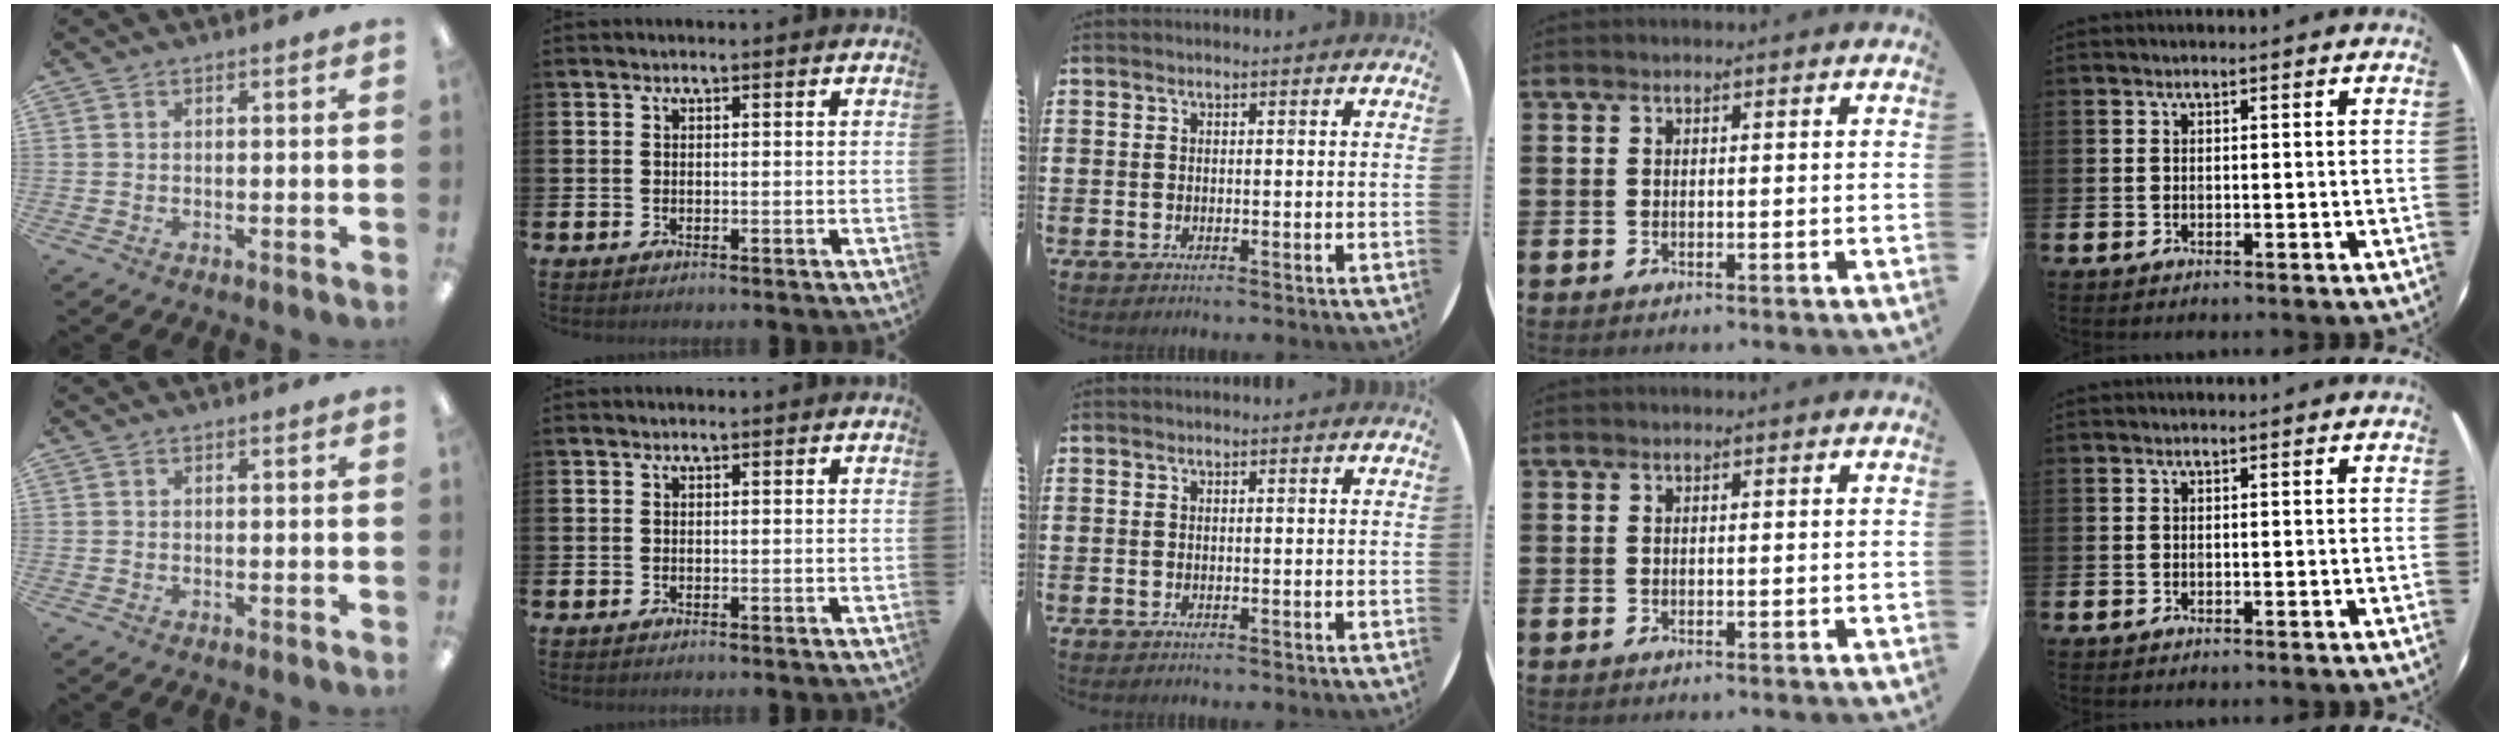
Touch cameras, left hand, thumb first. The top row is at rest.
{}